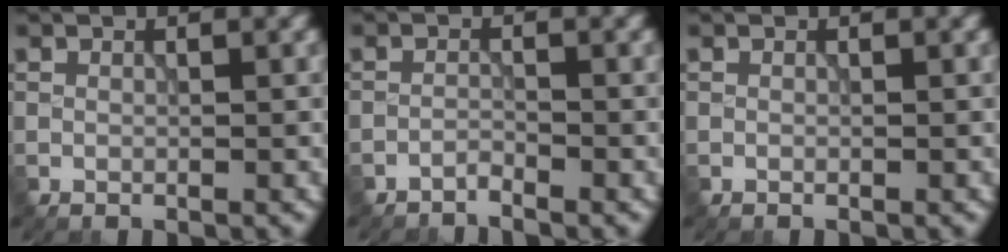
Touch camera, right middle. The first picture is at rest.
{"total": 1.1, "force": [-1.1, 0.0, 0.2], "torque": [0.001, 0.004, -0.025]}
{"total": 0.0}